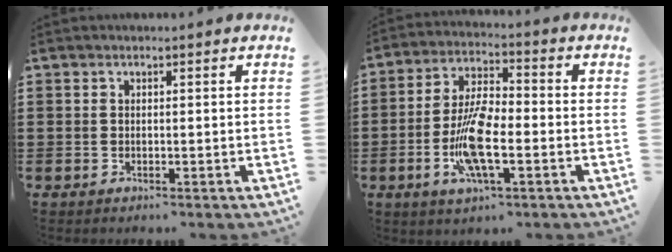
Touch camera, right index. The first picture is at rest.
{"total": 9.9, "force": [-2.6, 3.0, 9.1], "torque": [-0.196, -0.012, -0.052]}